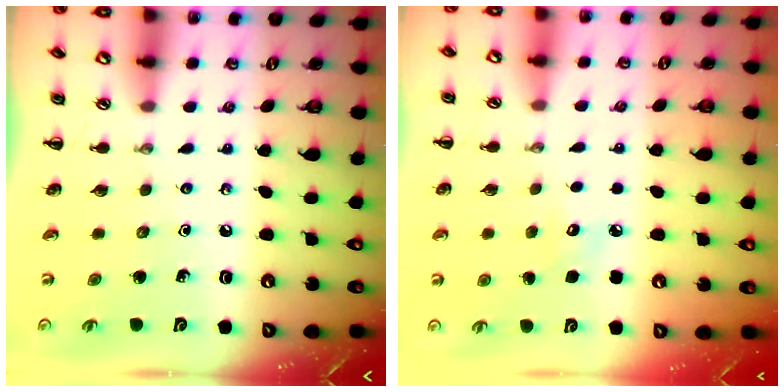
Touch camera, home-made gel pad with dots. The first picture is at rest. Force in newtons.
{"total": 4.7, "press": 4.5, "slide": 1.2}